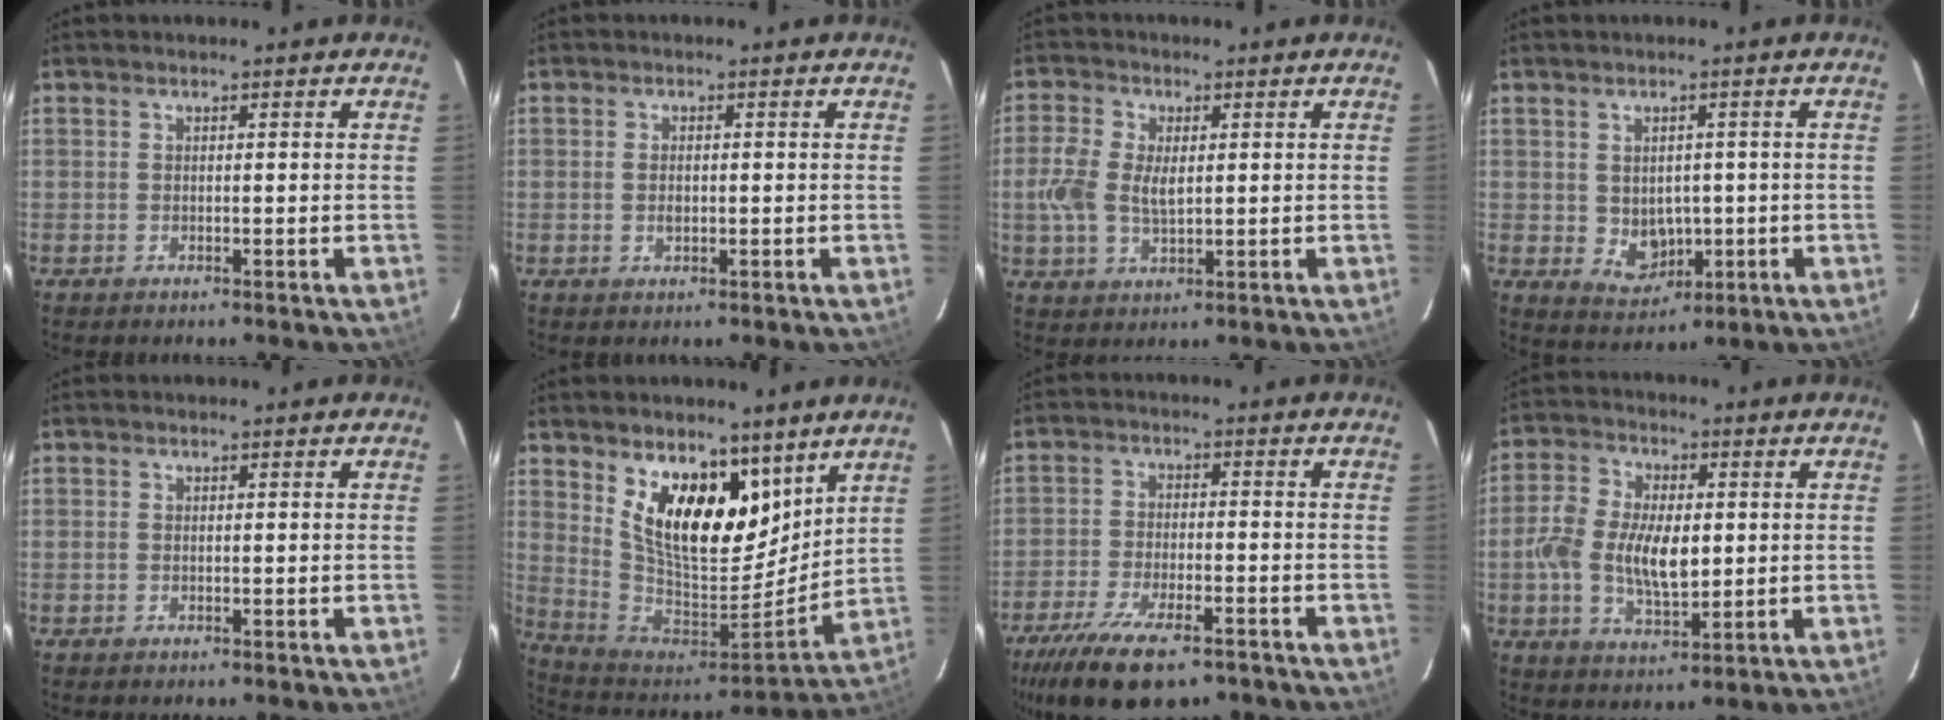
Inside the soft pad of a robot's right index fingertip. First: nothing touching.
{"total": 1.8, "force": [-0.2, 1.1, 1.5], "torque": [-0.027, 0.002, -0.002]}
{"total": 7.2, "force": [0.3, 4.2, 5.8], "torque": [-0.130, 0.004, 0.003]}
{"total": 5.5, "force": [-0.3, 4.6, 2.9], "torque": [-0.053, 0.001, 0.014]}
{"total": 0.0}
{"total": 18.5, "force": [10.0, 9.2, 12.6], "torque": [-0.232, -0.012, 0.186]}
{"total": 15.0, "force": [-10.6, 5.4, 9.2], "torque": [-0.201, -0.037, -0.180]}
{"total": 11.2, "force": [-0.4, 5.9, 9.5], "torque": [-0.193, 0.005, -0.011]}